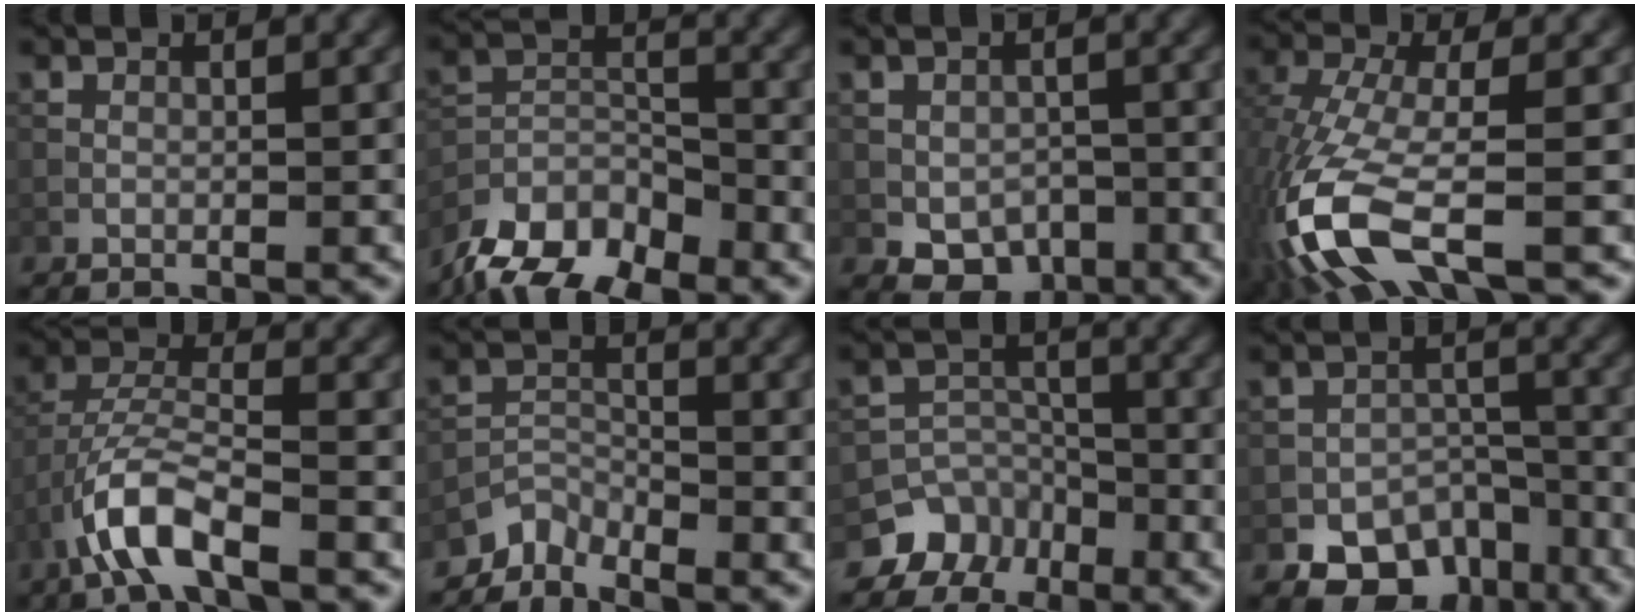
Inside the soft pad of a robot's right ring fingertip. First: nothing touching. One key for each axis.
{"total": 8.7, "fx": -7.2, "fy": 3.4, "fz": 3.5, "tx": -0.054, "ty": -0.011, "tz": -0.134}
{"total": 4.2, "fx": -1.5, "fy": 3.2, "fz": 2.3, "tx": -0.031, "ty": -0.009, "tz": -0.025}
{"total": 10.2, "fx": -4.5, "fy": 3.7, "fz": 8.3, "tx": -0.203, "ty": -0.019, "tz": -0.094}
{"total": 5.8, "fx": -3.4, "fy": 1.8, "fz": 4.4, "tx": -0.091, "ty": 0.005, "tz": -0.072}
{"total": 2.6, "fx": -2.5, "fy": 0.7, "fz": 0.1, "tx": 0.003, "ty": 0.007, "tz": -0.057}
{"total": 7.2, "fx": -5.0, "fy": 5.1, "fz": 0.4, "tx": 0.018, "ty": -0.007, "tz": -0.093}
{"total": 9.4, "fx": -6.5, "fy": 6.1, "fz": 2.9, "tx": -0.016, "ty": -0.005, "tz": -0.091}